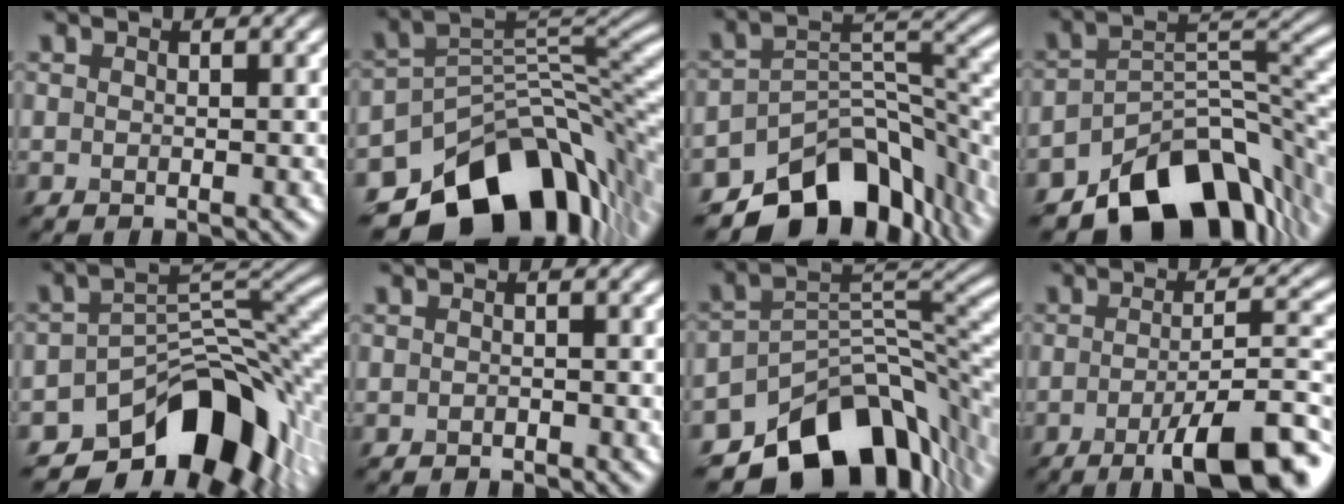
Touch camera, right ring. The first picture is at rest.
{"total": 14.2, "force": [-8.0, 8.4, 8.3], "torque": [-0.139, -0.001, -0.128]}
{"total": 10.7, "force": [-7.2, 5.9, 5.2], "torque": [-0.065, -0.008, -0.123]}
{"total": 12.1, "force": [-7.9, 6.2, 6.7], "torque": [-0.089, 0.002, -0.145]}
{"total": 11.3, "force": [-7.0, 5.9, 6.7], "torque": [-0.079, -0.003, -0.125]}
{"total": 0.5, "force": [-0.5, 0.2, 0.1], "torque": [0.000, 0.001, -0.008]}
{"total": 13.0, "force": [-8.1, 7.2, 7.2], "torque": [-0.111, -0.003, -0.141]}
{"total": 9.0, "force": [-4.5, 1.8, 7.5], "torque": [-0.104, 0.005, -0.070]}